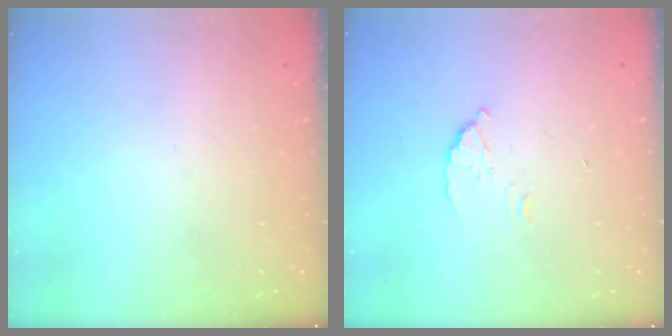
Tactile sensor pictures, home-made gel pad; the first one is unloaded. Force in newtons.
{"total": 2.7, "press": 2.7, "slide": 0.1}